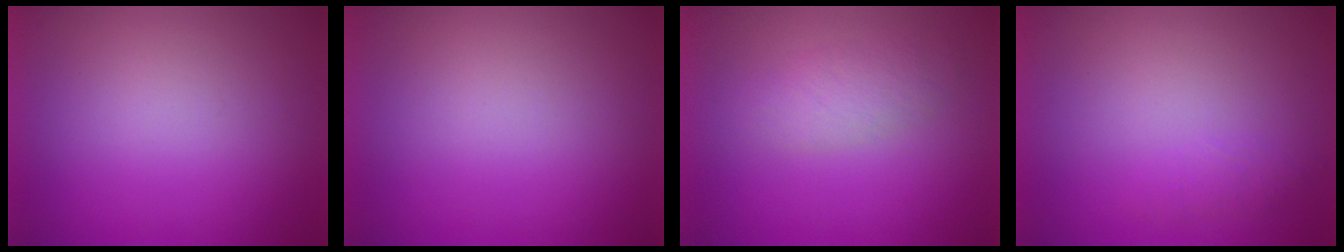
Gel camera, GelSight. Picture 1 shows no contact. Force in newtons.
{"total": 0.0}
{"total": 2.7}
{"total": 2.1}